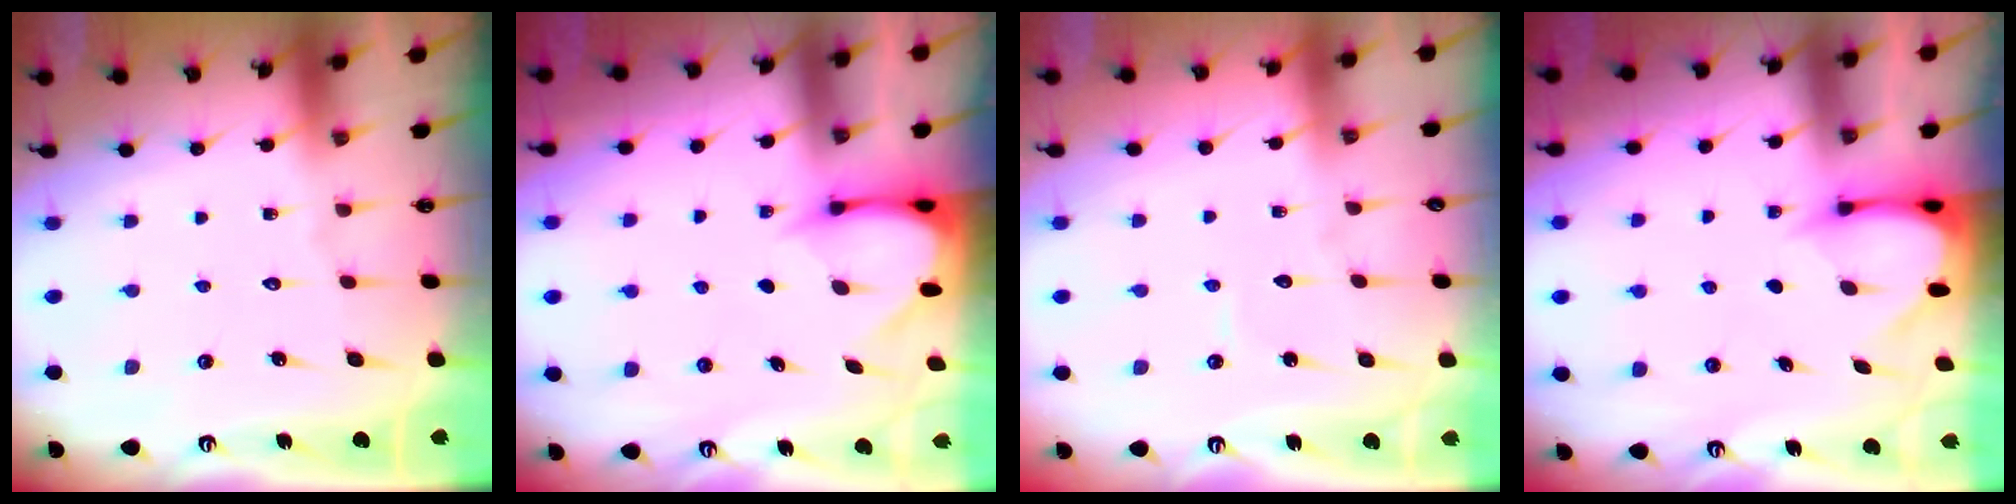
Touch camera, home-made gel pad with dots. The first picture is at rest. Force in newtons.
{"total": 3.3, "press": 3.3, "slide": 0.3}
{"total": 3.4, "press": 3.4, "slide": 0.2}
{"total": 3.5, "press": 3.5, "slide": 0.3}